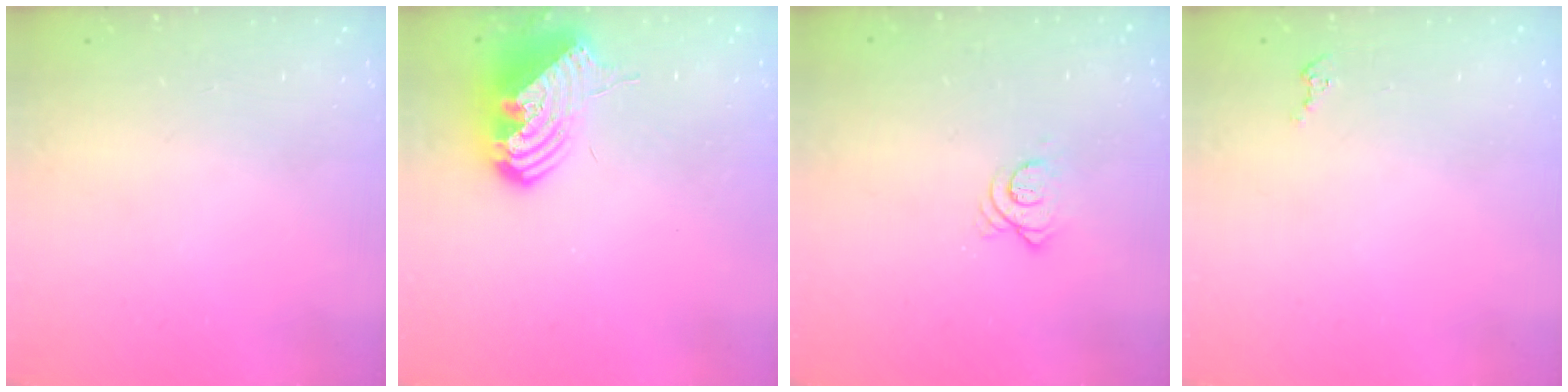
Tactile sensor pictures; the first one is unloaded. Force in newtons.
{"total": 12.9, "press": 12.8, "slide": 1.7}
{"total": 3.8, "press": 3.8, "slide": 0.3}
{"total": 1.6, "press": 1.6, "slide": 0.2}